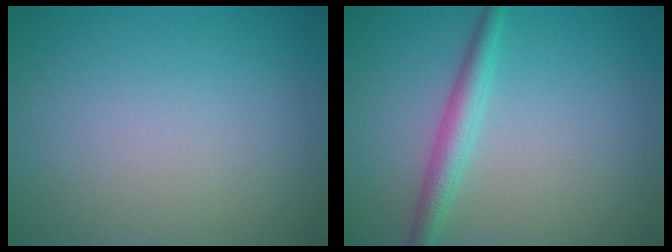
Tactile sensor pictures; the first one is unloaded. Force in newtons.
{"total": 2.7, "press": 2.7, "slide": 0.1}